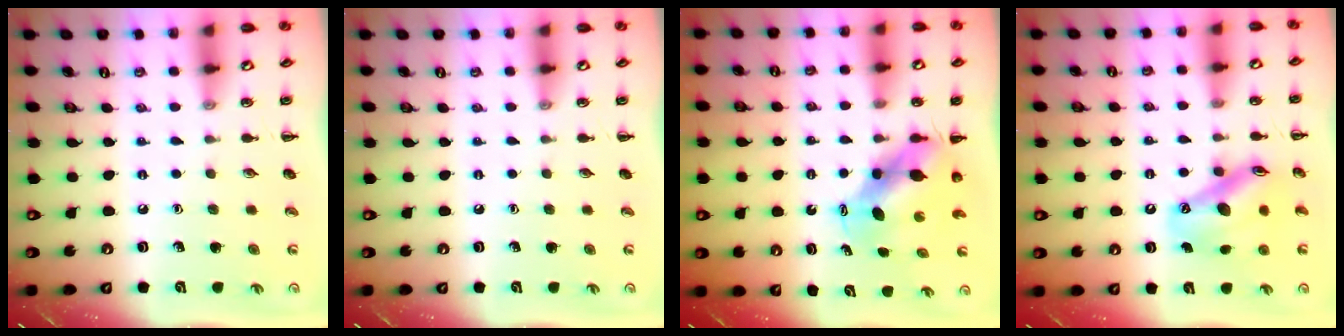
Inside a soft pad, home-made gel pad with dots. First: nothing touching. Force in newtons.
{"total": 0.0}
{"total": 6.5, "press": 6.4, "slide": 1.3}
{"total": 12.4, "press": 11.8, "slide": 3.6}